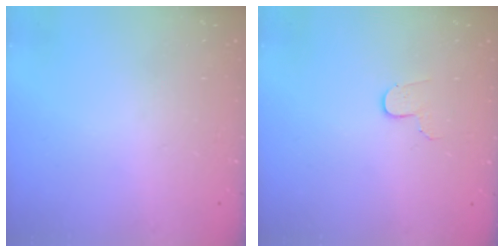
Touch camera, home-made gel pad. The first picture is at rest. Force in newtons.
{"total": 3.3, "press": 3.3, "slide": 0.3}